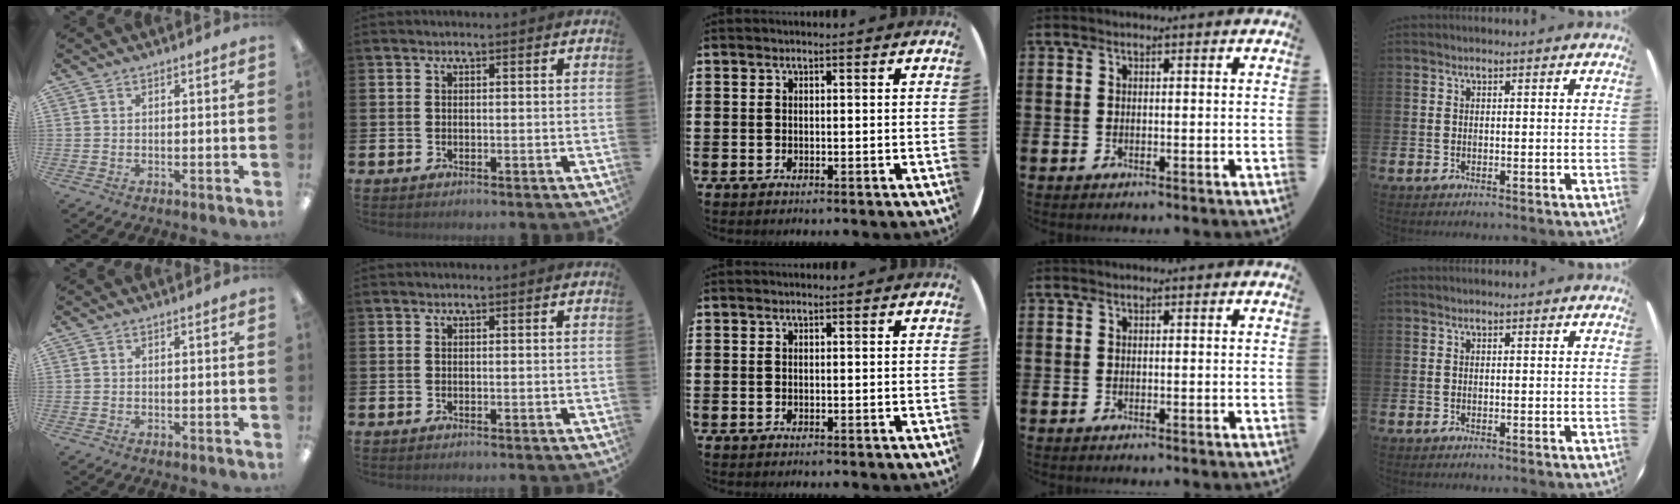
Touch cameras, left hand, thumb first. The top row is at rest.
{}